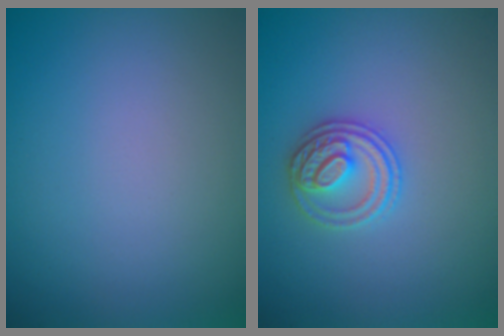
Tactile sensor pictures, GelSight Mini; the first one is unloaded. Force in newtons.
{"total": 2.7, "press": 2.6, "slide": 0.5}